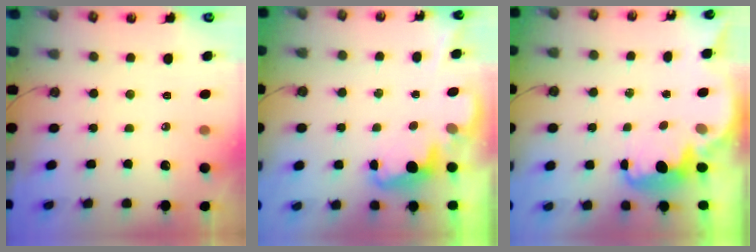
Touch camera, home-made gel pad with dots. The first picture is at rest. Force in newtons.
{"total": 2.0, "press": 1.9, "slide": 0.6}
{"total": 2.7, "press": 2.7, "slide": 0.4}